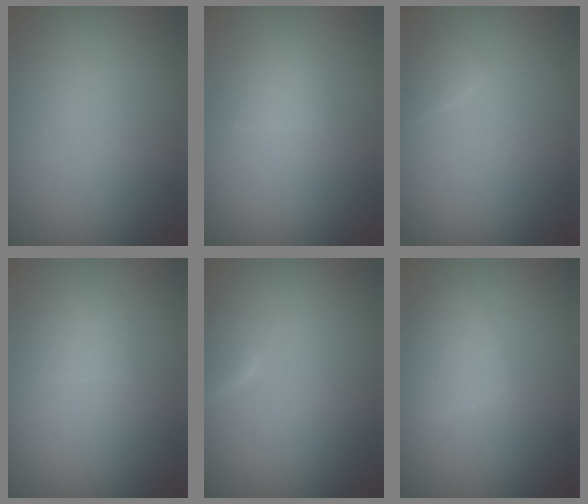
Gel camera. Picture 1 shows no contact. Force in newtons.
{"total": 1.3, "press": 1.3, "slide": 0.1}
{"total": 0.8, "press": 0.8, "slide": 0.0}
{"total": 1.3, "press": 1.3, "slide": 0.1}
{"total": 1.9, "press": 1.9, "slide": 0.1}
{"total": 2.2, "press": 2.2, "slide": 0.1}